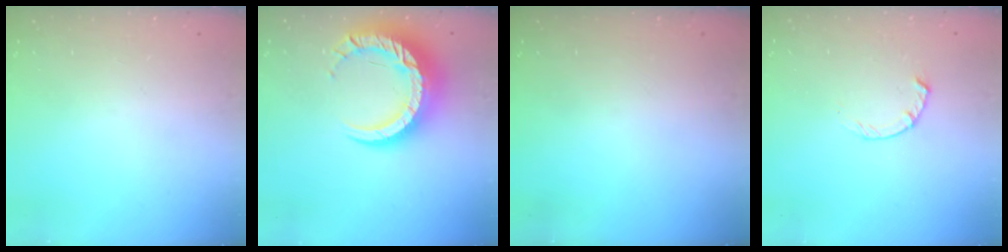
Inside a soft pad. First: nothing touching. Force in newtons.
{"total": 15.7, "press": 15.6, "slide": 1.4}
{"total": 0.0}
{"total": 1.8, "press": 1.8, "slide": 0.3}